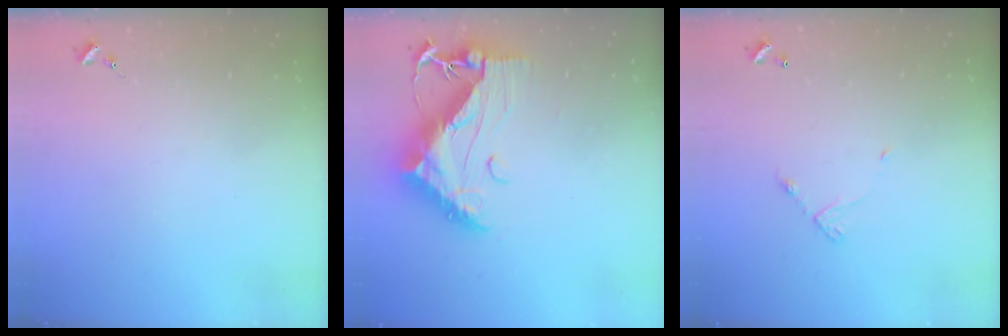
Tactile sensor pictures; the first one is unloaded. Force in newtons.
{"total": 19.1, "press": 19.0, "slide": 1.6}
{"total": 5.5, "press": 5.5, "slide": 0.3}